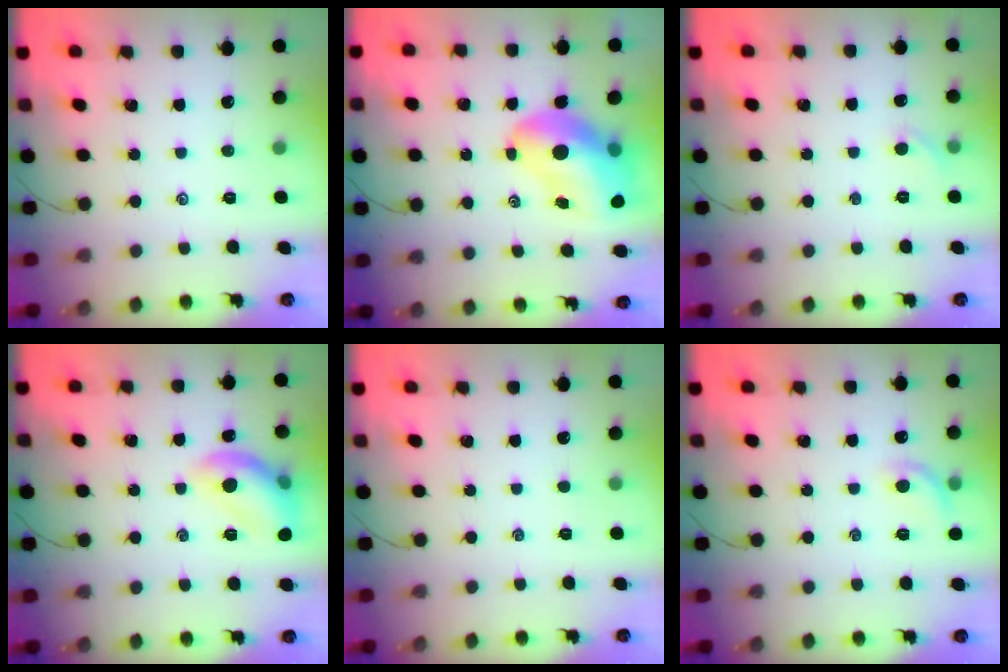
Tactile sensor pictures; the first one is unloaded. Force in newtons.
{"total": 16.4, "press": 15.7, "slide": 4.8}
{"total": 3.9, "press": 3.6, "slide": 1.5}
{"total": 12.4, "press": 12.4, "slide": 0.4}
{"total": 0.0}
{"total": 6.9, "press": 6.7, "slide": 1.7}